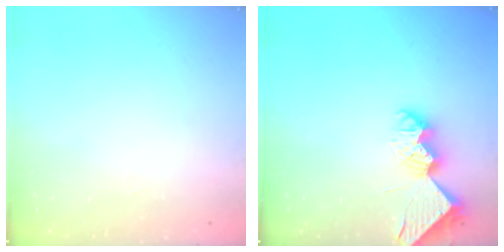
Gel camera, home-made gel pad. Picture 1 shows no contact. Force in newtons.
{"total": 9.1, "press": 9.1, "slide": 0.2}